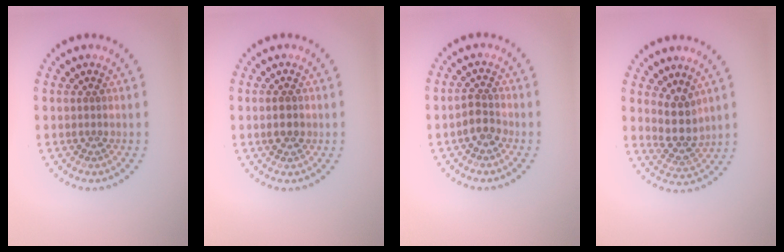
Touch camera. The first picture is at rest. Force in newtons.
{"total": 1.2, "press": 1.2, "slide": 0.1}
{"total": 1.8, "press": 1.5, "slide": 1.0}
{"total": 3.0, "press": 2.3, "slide": 1.8}